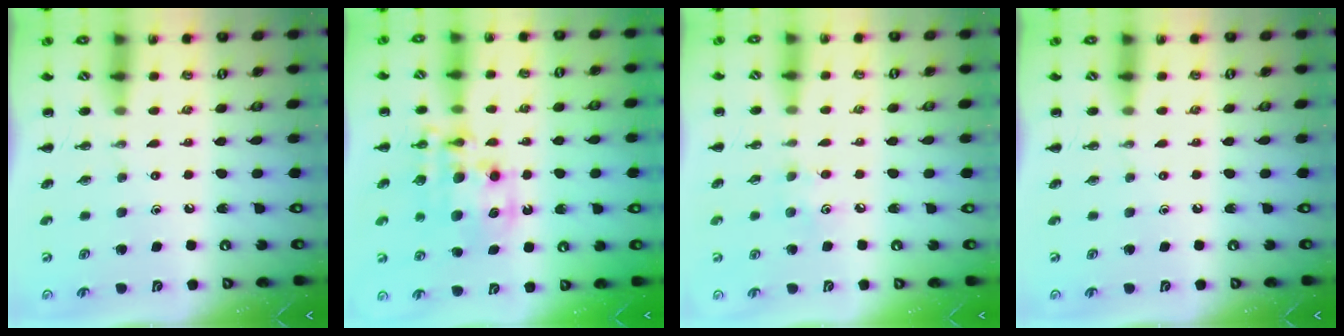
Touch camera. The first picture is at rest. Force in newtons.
{"total": 11.4, "press": 11.0, "slide": 3.1}
{"total": 4.6, "press": 4.5, "slide": 1.0}
{"total": 0.0}